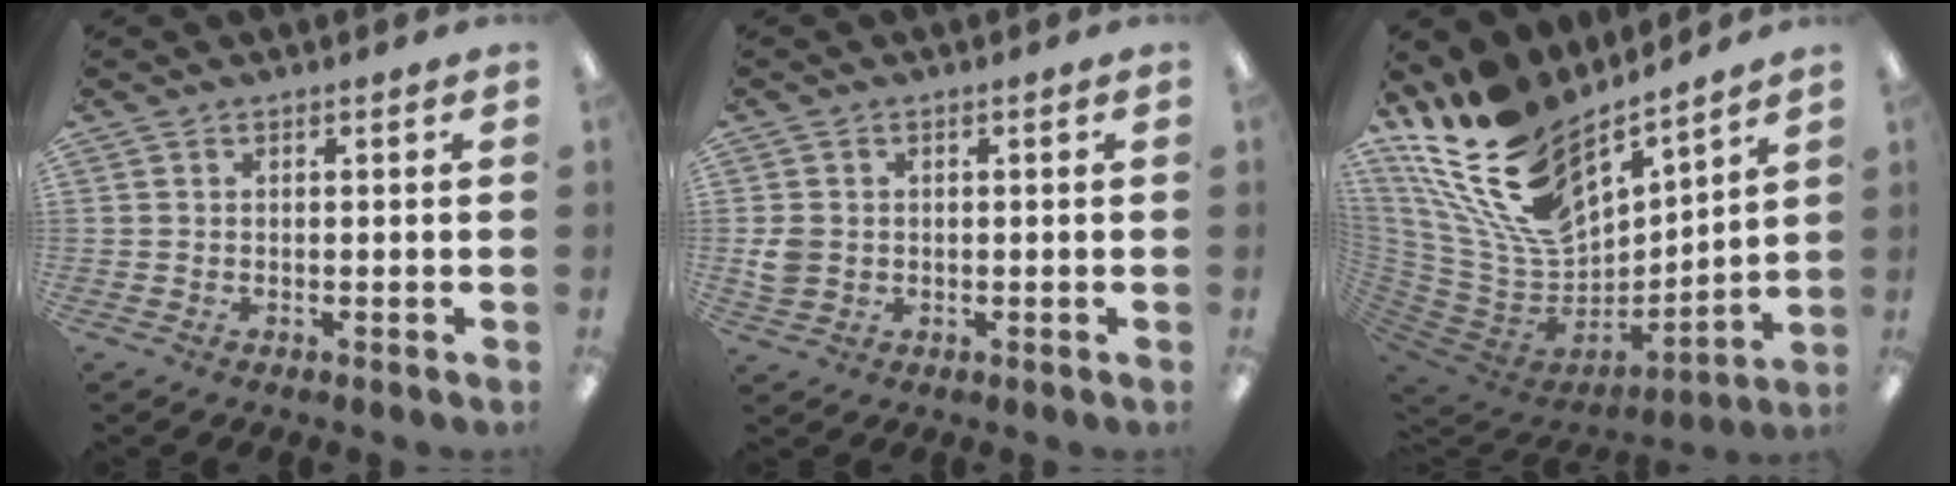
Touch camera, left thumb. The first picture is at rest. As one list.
[{"total": 3.6, "force": [0.1, 3.2, 1.7], "torque": [-0.029, 0.000, 0.000]}, {"total": 23.6, "force": [15.8, 11.7, 13.1], "torque": [-0.277, -0.099, 0.293]}]